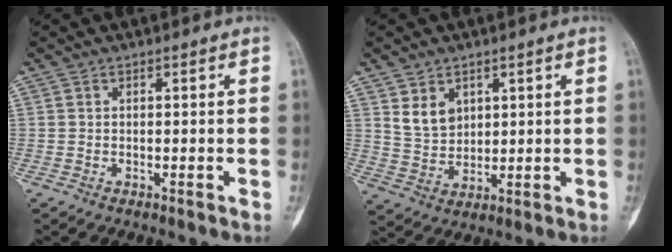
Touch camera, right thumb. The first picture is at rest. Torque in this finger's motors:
{"motor_torque": [-0.08, 0.09, 0.10, -0.05, 0.00]}